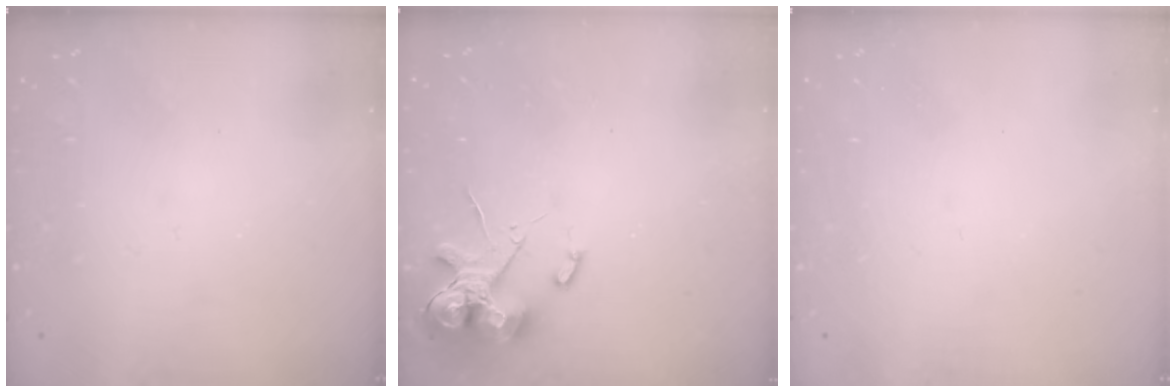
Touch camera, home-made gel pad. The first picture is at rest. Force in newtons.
{"total": 11.7, "press": 11.6, "slide": 1.8}
{"total": 0.0}